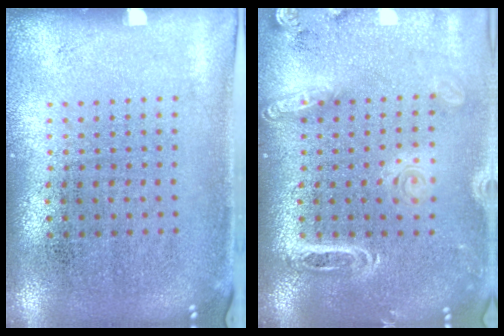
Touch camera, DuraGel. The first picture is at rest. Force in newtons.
{"total": 1.9, "press": 1.8, "slide": 0.7}